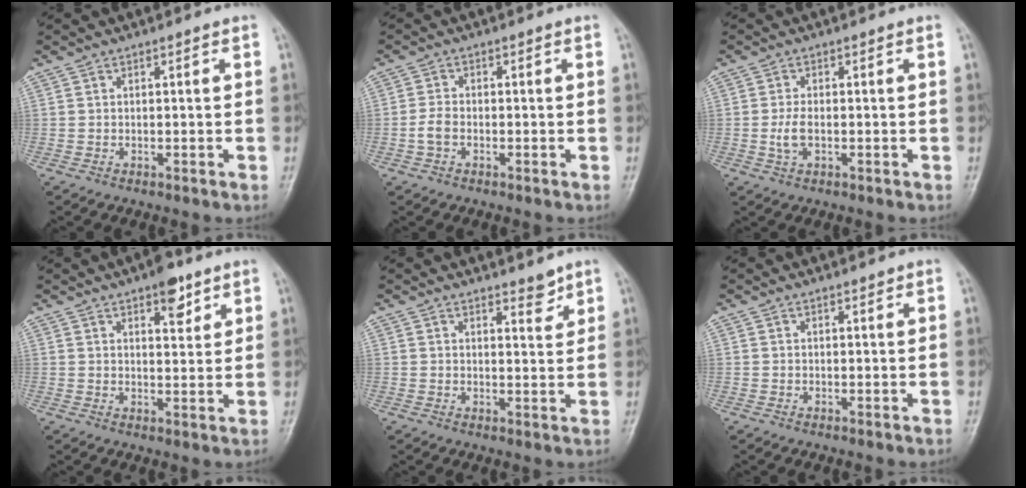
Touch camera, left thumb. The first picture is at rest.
{"total": 2.7, "force": [-1.0, 1.7, 1.8], "torque": [-0.040, 0.008, -0.024]}
{"total": 3.2, "force": [-0.6, 1.7, 2.6], "torque": [-0.058, 0.005, -0.013]}
{"total": 5.7, "force": [3.6, 2.5, 3.7], "torque": [-0.033, -0.019, 0.047]}
{"total": 3.0, "force": [2.5, 1.0, 1.3], "torque": [-0.006, -0.022, 0.039]}
{"total": 0.7, "force": [0.6, 0.3, 0.3], "torque": [-0.003, -0.003, 0.007]}